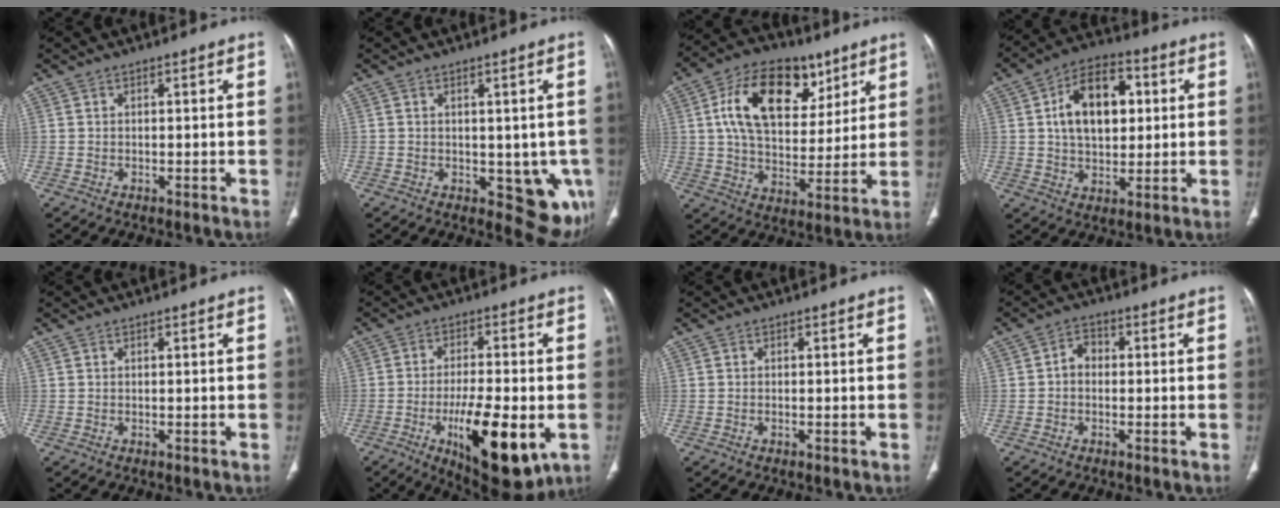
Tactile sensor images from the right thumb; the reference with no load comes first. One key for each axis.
{"total": 8.3, "fx": -1.6, "fy": 4.6, "fz": 6.7, "tx": -0.031, "ty": -0.010, "tz": -0.008}
{"total": 19.5, "fx": 7.6, "fy": 12.2, "fz": 13.2, "tx": -0.192, "ty": -0.013, "tz": 0.128}
{"total": 14.5, "fx": 2.9, "fy": 9.1, "fz": 10.9, "tx": -0.151, "ty": 0.009, "tz": 0.043}
{"total": 0.0}
{"total": 16.5, "fx": -5.3, "fy": 6.0, "fz": 14.5, "tx": -0.211, "ty": -0.002, "tz": -0.071}
{"total": 0.0}
{"total": 3.2, "fx": -0.4, "fy": 2.5, "fz": 1.9, "tx": -0.020, "ty": 0.014, "tz": -0.016}